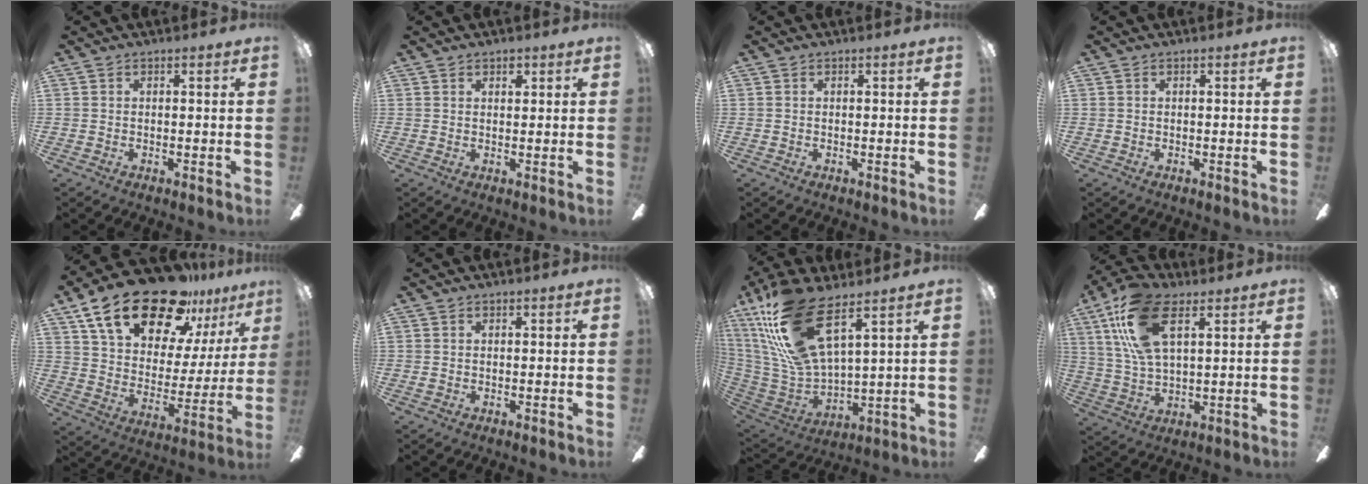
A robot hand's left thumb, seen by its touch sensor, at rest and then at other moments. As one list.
[{"total": 2.0, "force": [1.3, 1.1, 0.9], "torque": [-0.002, -0.005, 0.021]}, {"total": 0.0}, {"total": 0.0}, {"total": 25.3, "force": [17.3, 11.2, 14.6], "torque": [-0.247, -0.104, 0.300]}, {"total": 0.6, "force": [0.3, 0.5, 0.2], "torque": [-0.005, 0.004, 0.004]}, {"total": 22.7, "force": [13.9, 7.6, 16.3], "torque": [-0.364, -0.072, 0.244]}, {"total": 17.9, "force": [8.5, 8.4, 13.4], "torque": [-0.288, -0.009, 0.150]}]